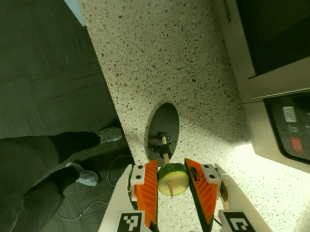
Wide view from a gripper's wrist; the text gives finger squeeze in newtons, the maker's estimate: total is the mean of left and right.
{"total": 9.6, "left": 9.5, "right": 9.7}